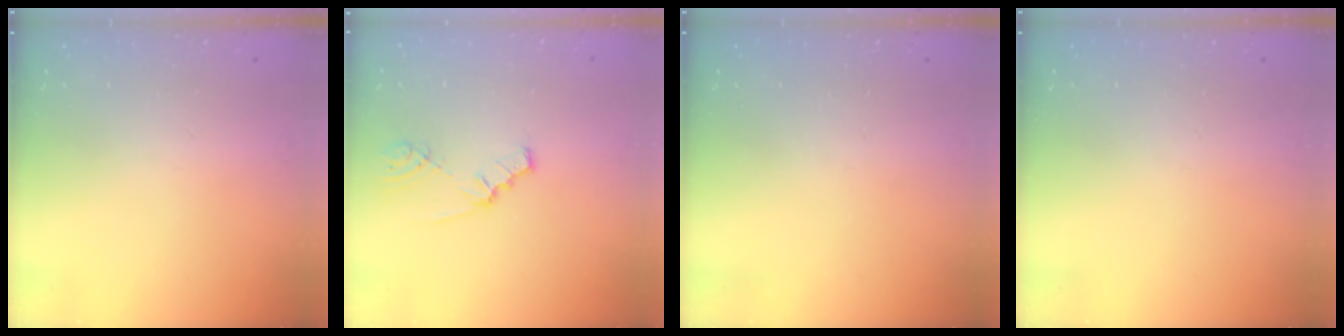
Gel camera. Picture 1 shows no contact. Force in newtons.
{"total": 1.6, "press": 1.6, "slide": 0.3}
{"total": 0.0}
{"total": 0.0}